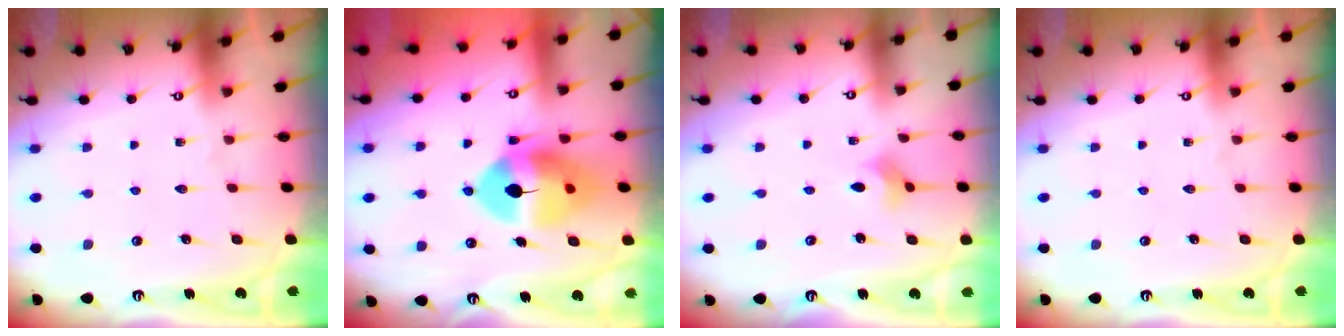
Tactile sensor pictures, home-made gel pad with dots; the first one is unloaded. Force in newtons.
{"total": 12.3, "press": 12.1, "slide": 1.8}
{"total": 2.6, "press": 2.6, "slide": 0.5}
{"total": 0.0}